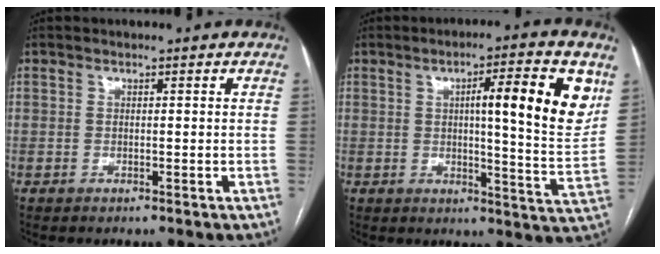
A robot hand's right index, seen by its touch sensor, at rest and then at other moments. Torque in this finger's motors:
{"motor_torque": [0.89, 0.81, 0.33, 0.11]}